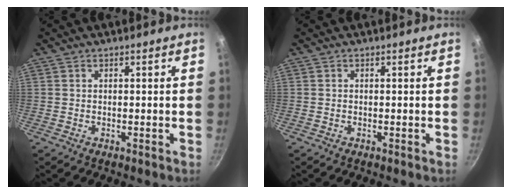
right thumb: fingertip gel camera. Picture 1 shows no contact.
{"total": 0.0}